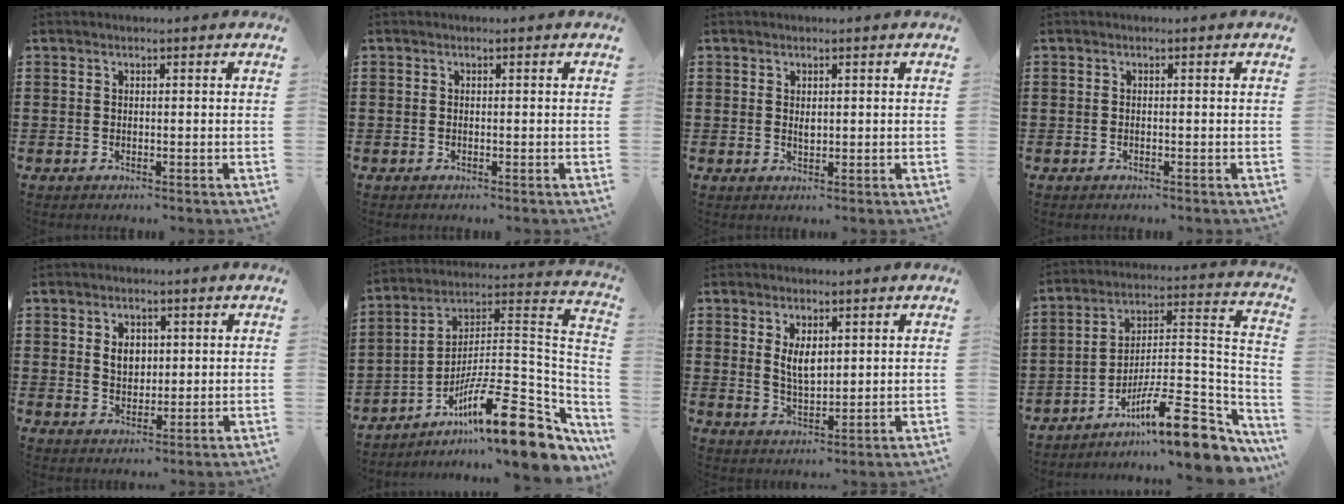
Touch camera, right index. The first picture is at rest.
{"total": 0.0}
{"total": 1.1, "force": [0.5, 0.6, 0.9], "torque": [-0.018, 0.001, 0.009]}
{"total": 0.0}
{"total": 3.6, "force": [0.9, 2.6, 2.3], "torque": [-0.045, 0.008, 0.013]}
{"total": 16.4, "force": [-9.8, 3.4, 12.6], "torque": [-0.198, 0.011, -0.169]}
{"total": 4.1, "force": [1.5, 2.0, 3.3], "torque": [-0.062, 0.001, 0.025]}
{"total": 14.0, "force": [-9.3, 3.4, 9.9], "torque": [-0.137, 0.024, -0.160]}